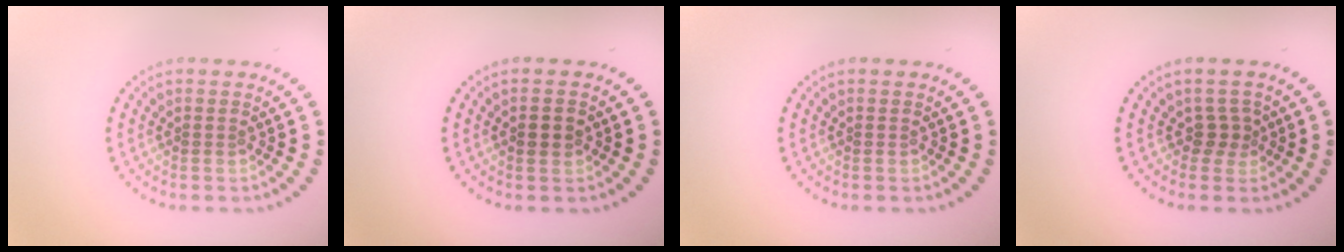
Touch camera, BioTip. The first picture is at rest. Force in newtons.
{"total": 1.9, "press": 1.9, "slide": 0.1}
{"total": 0.0}
{"total": 1.7, "press": 1.1, "slide": 1.3}